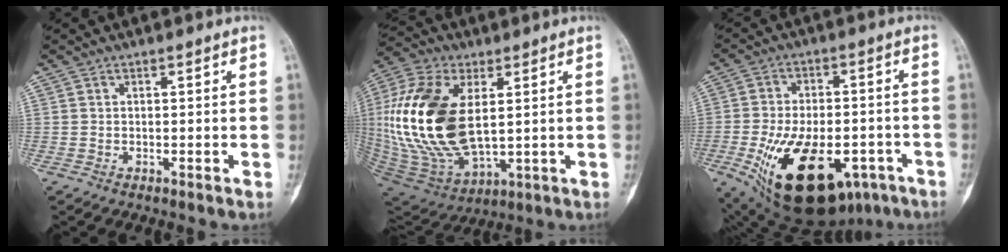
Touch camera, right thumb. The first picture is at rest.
{"total": 24.1, "force": [3.3, 13.1, 20.0], "torque": [-0.418, -0.022, 0.066]}
{"total": 23.2, "force": [-9.5, 12.4, 17.1], "torque": [-0.287, 0.005, -0.126]}